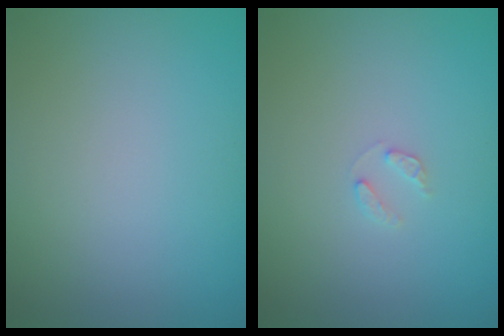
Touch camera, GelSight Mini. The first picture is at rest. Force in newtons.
{"total": 0.9, "press": 0.9, "slide": 0.2}